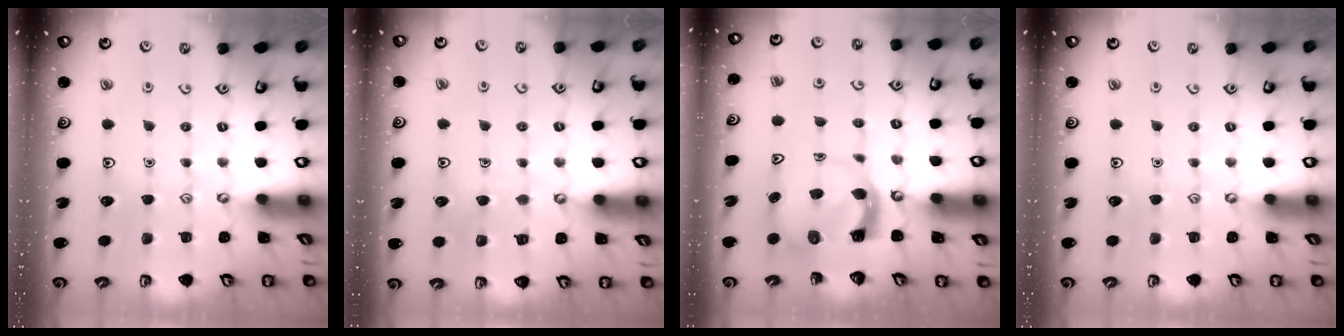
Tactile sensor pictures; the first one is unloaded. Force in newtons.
{"total": 5.3, "press": 5.3, "slide": 0.3}
{"total": 5.6, "press": 5.6, "slide": 0.8}
{"total": 0.0}